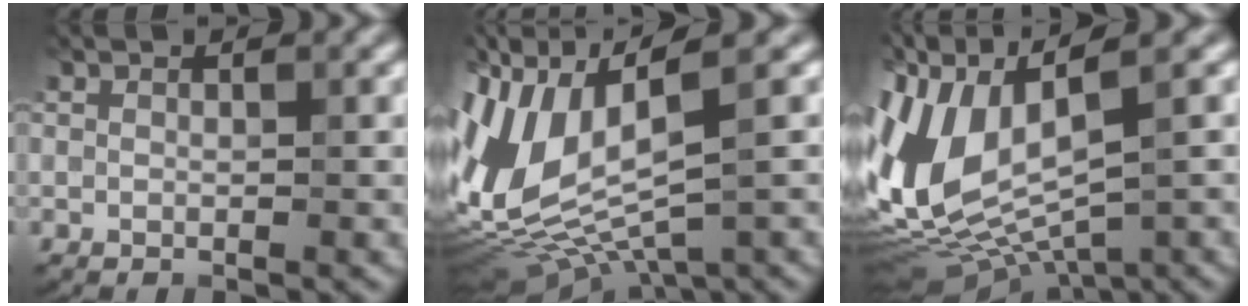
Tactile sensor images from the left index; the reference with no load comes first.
{"total": 11.6, "force": [1.0, 5.2, 10.4], "torque": [-0.233, -0.006, 0.027]}
{"total": 12.4, "force": [1.2, 5.7, 11.0], "torque": [-0.255, -0.005, 0.040]}